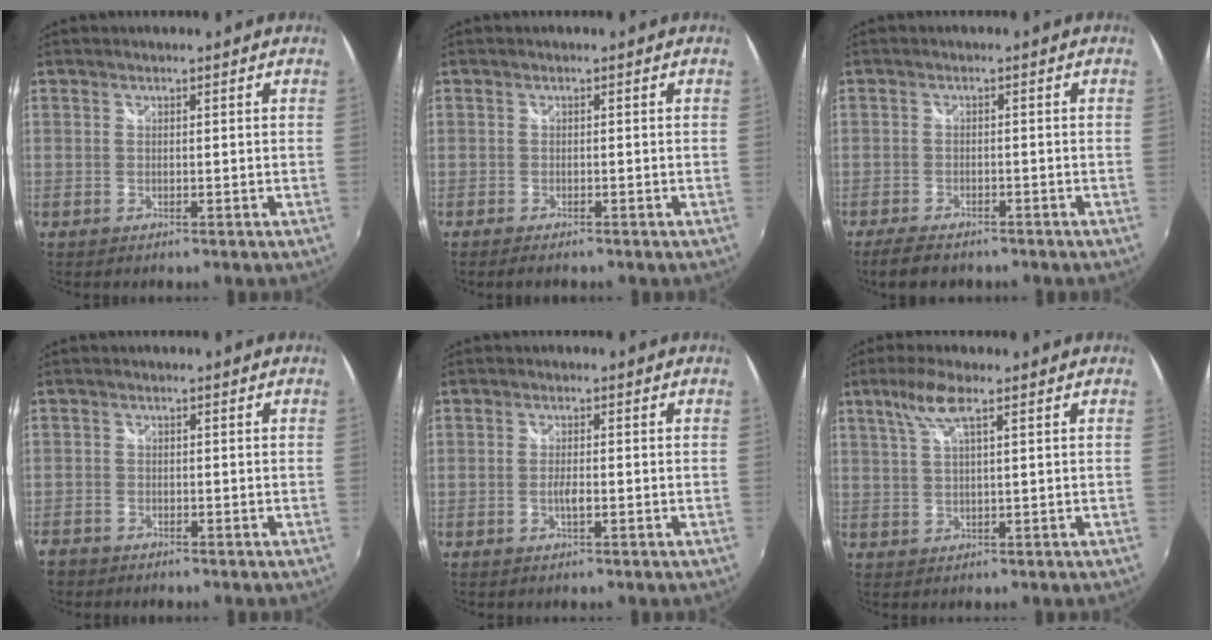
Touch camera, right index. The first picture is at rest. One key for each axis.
{"total": 2.1, "fx": -1.8, "fy": 0.6, "fz": 1.0, "tx": -0.022, "ty": -0.012, "tz": -0.032}
{"total": 5.9, "fx": -4.8, "fy": 2.3, "fz": 2.7, "tx": -0.070, "ty": -0.014, "tz": -0.081}
{"total": 3.3, "fx": -2.6, "fy": 2.0, "fz": 0.6, "tx": -0.022, "ty": -0.003, "tz": -0.050}
{"total": 2.1, "fx": -0.7, "fy": 0.5, "fz": 2.0, "tx": -0.038, "ty": -0.003, "tz": -0.013}
{"total": 5.2, "fx": 2.8, "fy": 0.7, "fz": 4.3, "tx": -0.086, "ty": 0.008, "tz": 0.055}